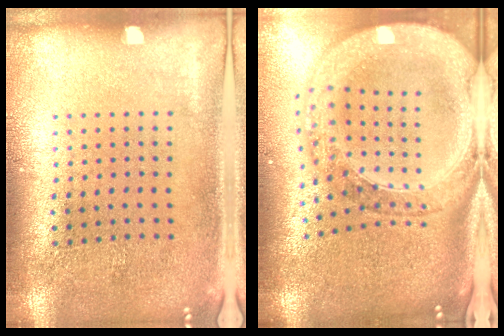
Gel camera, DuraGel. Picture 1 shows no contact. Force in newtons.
{"total": 3.4, "press": 2.7, "slide": 2.0}